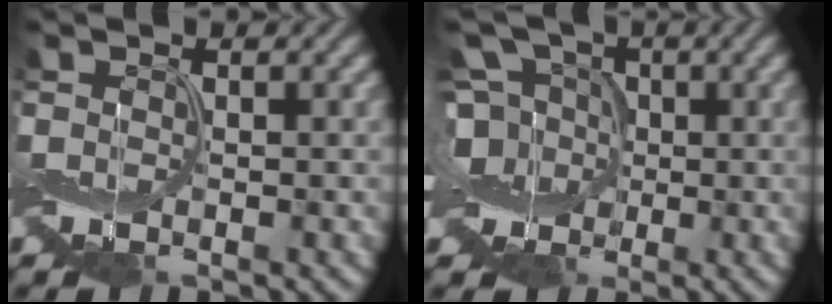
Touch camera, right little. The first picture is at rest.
{"total": 8.3, "force": [0.3, 7.2, 4.1], "torque": [-0.080, 0.031, -0.044]}